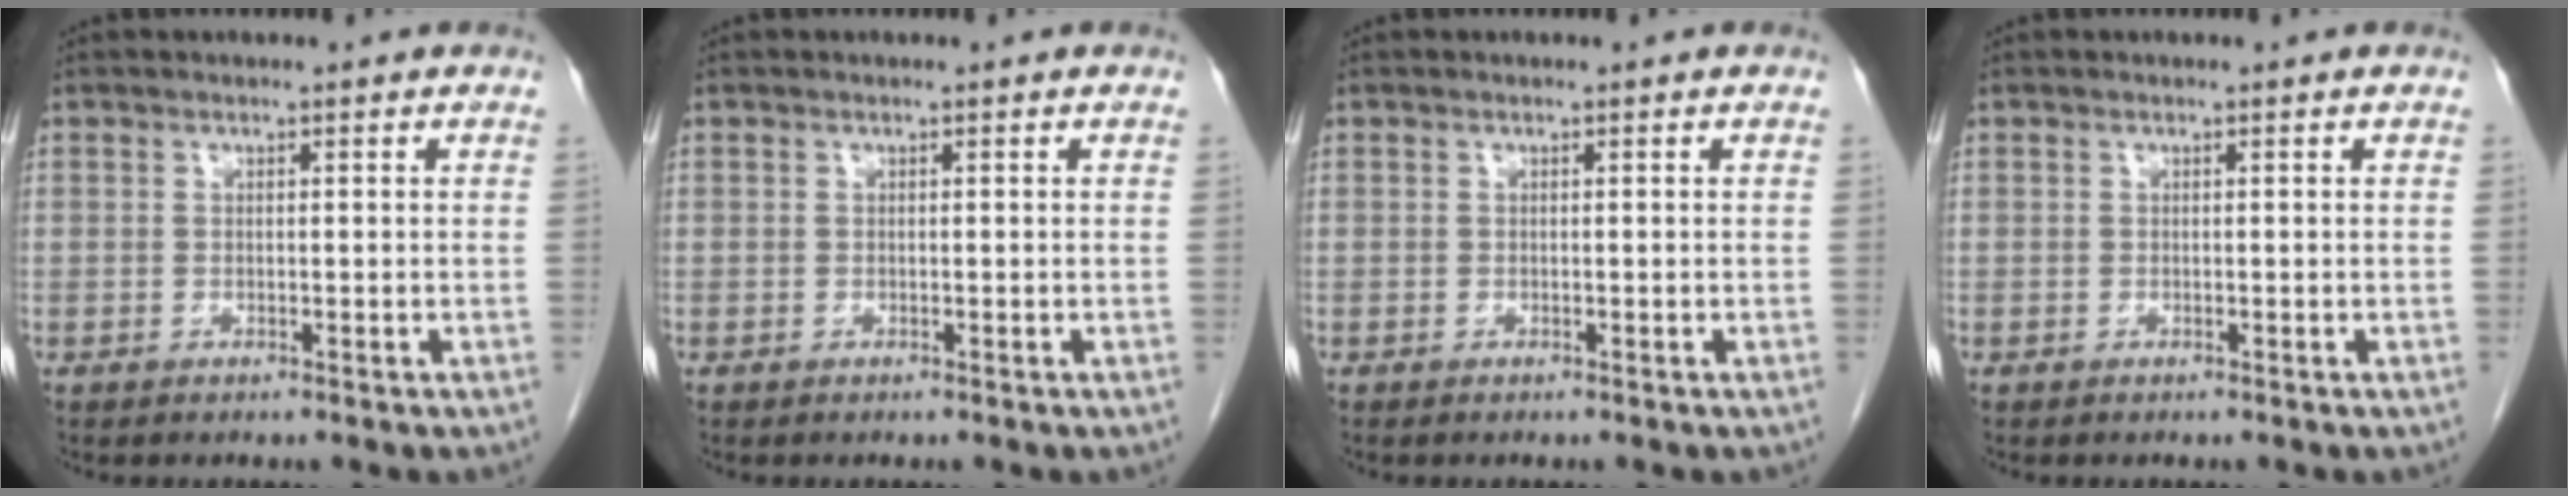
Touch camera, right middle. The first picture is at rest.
{"total": 0.0}
{"total": 0.0}
{"total": 0.0}